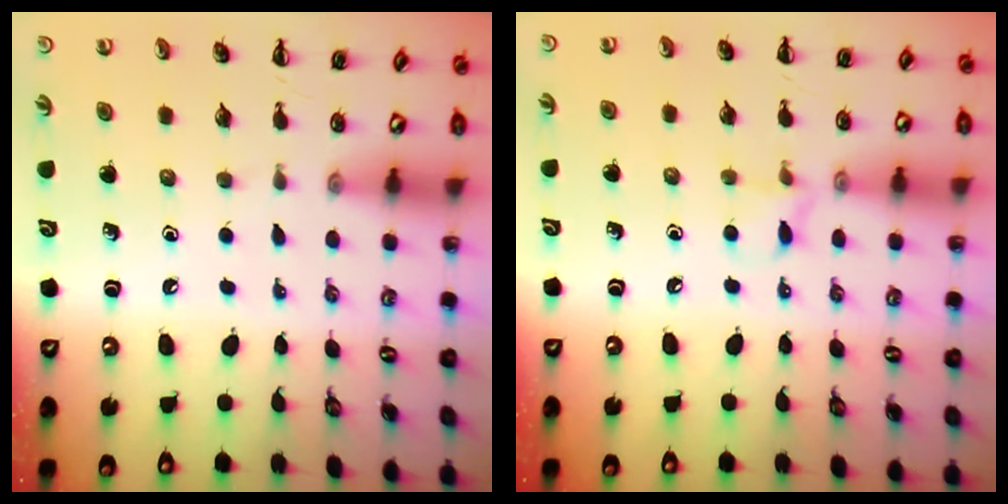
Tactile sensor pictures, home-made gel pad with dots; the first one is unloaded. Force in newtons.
{"total": 5.1, "press": 4.8, "slide": 1.7}